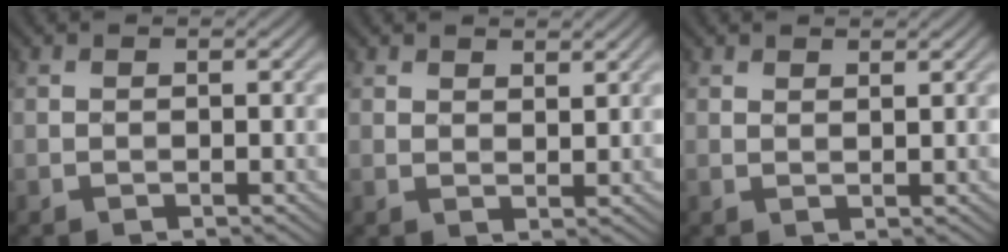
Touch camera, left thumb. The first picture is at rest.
{"total": 2.9, "force": [2.2, 1.2, 1.4], "torque": [-0.023, -0.001, 0.045]}
{"total": 1.8, "force": [1.5, 0.6, 0.9], "torque": [-0.012, -0.001, 0.030]}